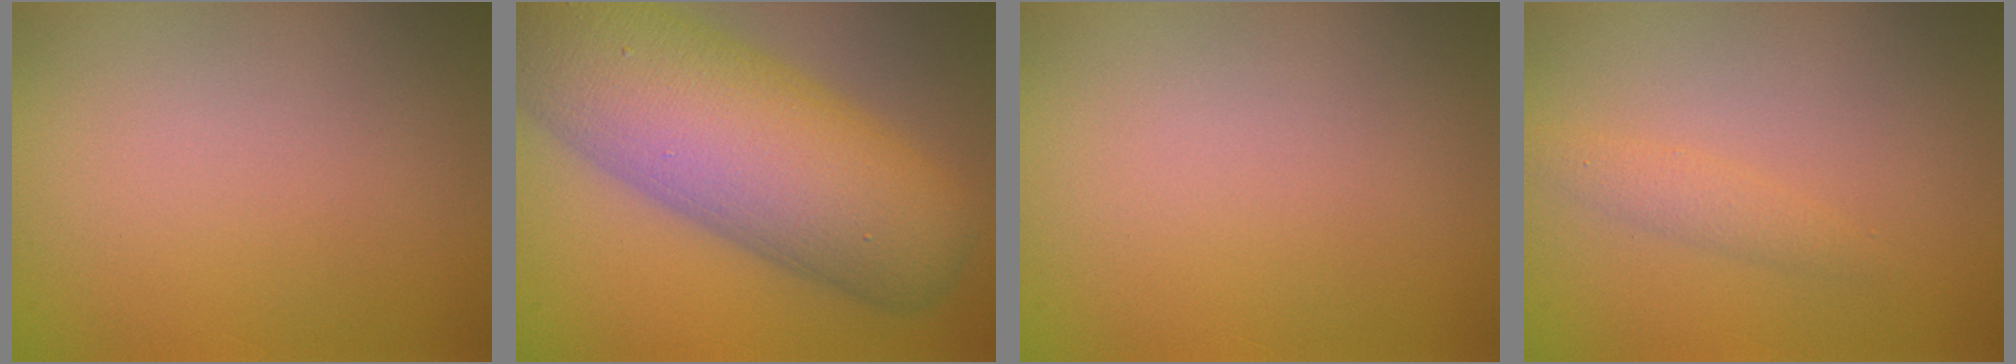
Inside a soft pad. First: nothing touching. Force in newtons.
{"total": 14.3, "press": 14.3, "slide": 0.7}
{"total": 0.0}
{"total": 1.3, "press": 1.3, "slide": 0.1}